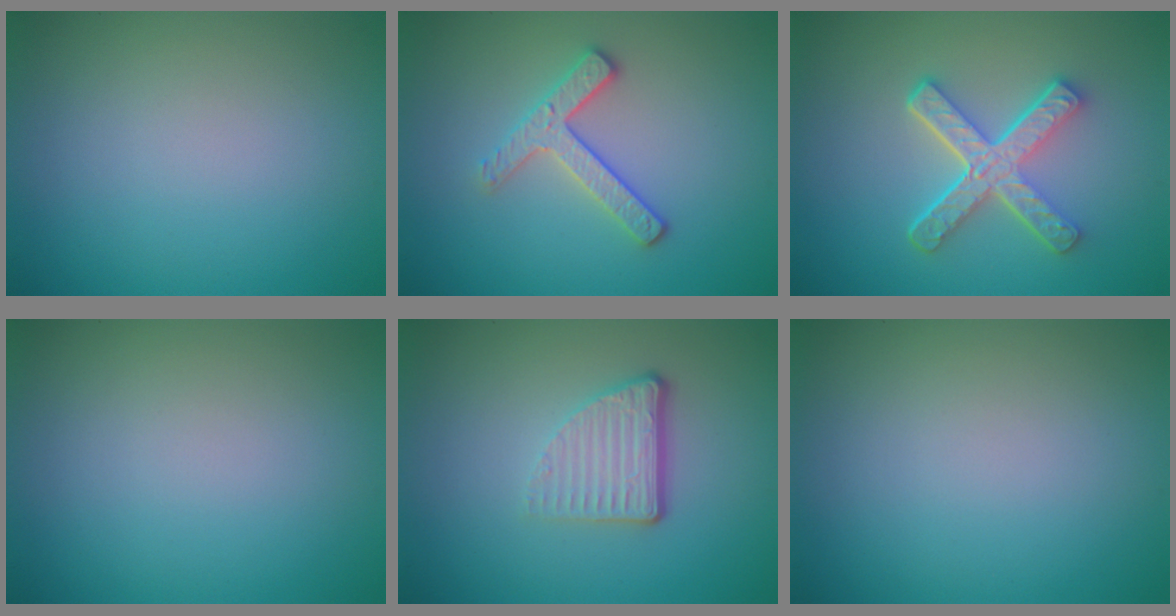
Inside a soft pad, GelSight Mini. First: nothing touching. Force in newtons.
{"total": 2.8, "press": 2.6, "slide": 1.1}
{"total": 5.4, "press": 3.8, "slide": 3.8}
{"total": 0.0}
{"total": 3.8, "press": 2.5, "slide": 2.9}
{"total": 0.0}